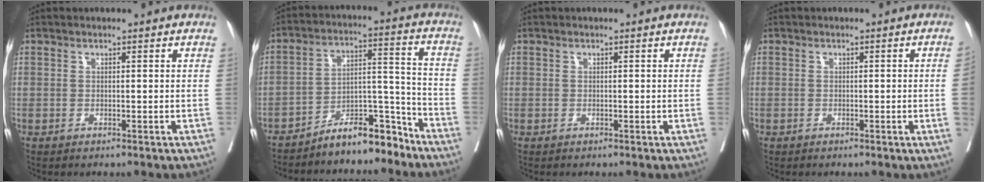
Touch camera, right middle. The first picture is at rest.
{"total": 9.2, "force": [-8.0, 2.2, 3.9], "torque": [-0.057, 0.039, -0.135]}
{"total": 0.0}
{"total": 1.9, "force": [-0.4, -0.5, 1.8], "torque": [-0.025, 0.001, -0.003]}